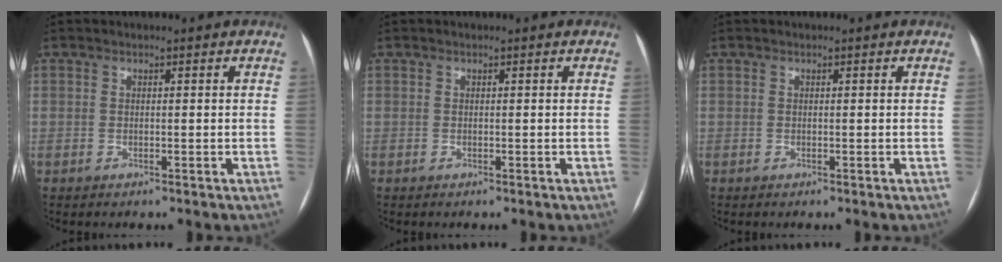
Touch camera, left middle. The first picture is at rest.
{"total": 0.0}
{"total": 0.0}